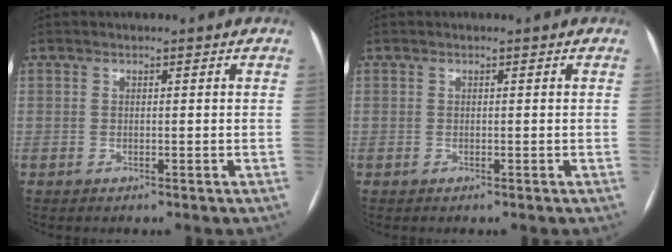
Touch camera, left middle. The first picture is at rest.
{"total": 0.0}